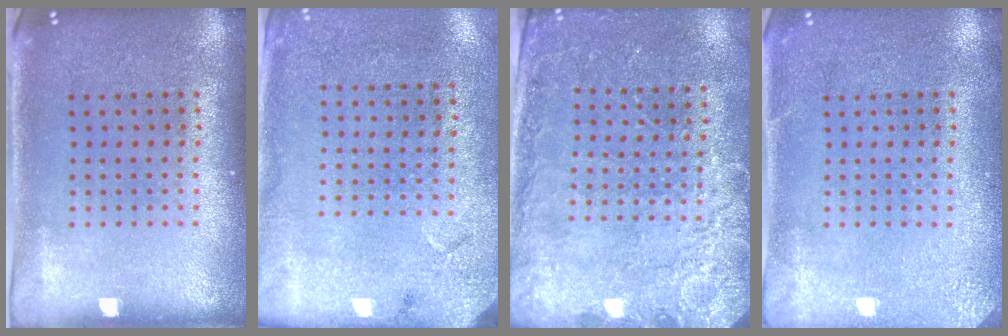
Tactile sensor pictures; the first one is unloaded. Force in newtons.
{"total": 2.7, "press": 2.2, "slide": 1.6}
{"total": 2.5, "press": 2.5, "slide": 0.5}
{"total": 2.5, "press": 2.4, "slide": 0.3}